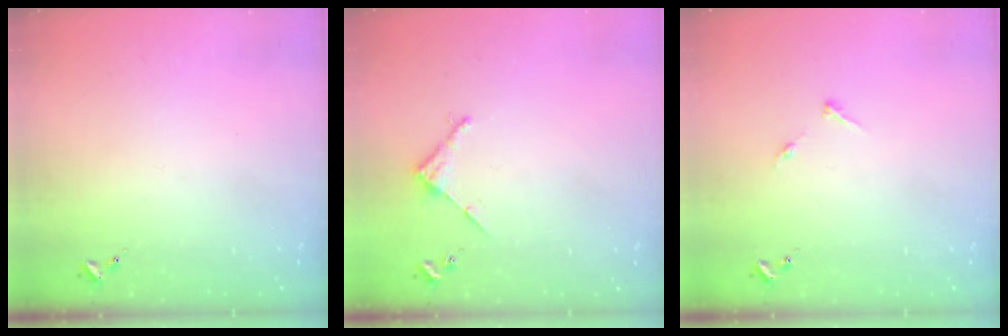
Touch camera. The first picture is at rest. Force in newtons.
{"total": 2.9, "press": 2.8, "slide": 0.2}
{"total": 5.2, "press": 5.2, "slide": 0.6}